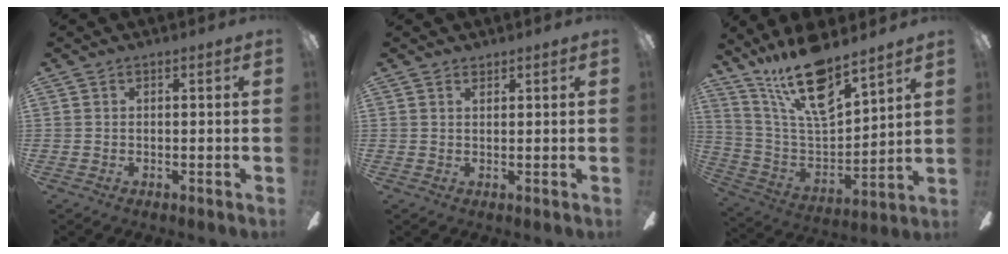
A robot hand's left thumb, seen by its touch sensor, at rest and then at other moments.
{"total": 1.1, "force": [1.0, 0.5, 0.2], "torque": [-0.006, 0.000, 0.019]}
{"total": 18.9, "force": [13.8, 6.1, 11.3], "torque": [-0.219, -0.088, 0.240]}